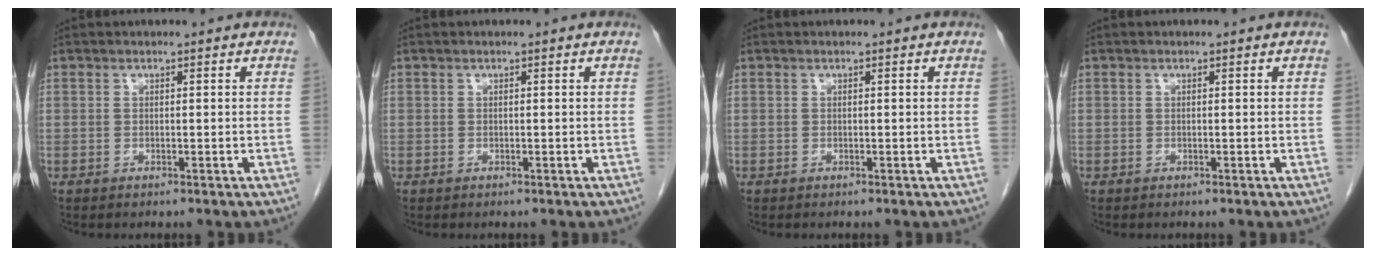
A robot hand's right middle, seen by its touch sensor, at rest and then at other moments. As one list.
[{"total": 0.0}, {"total": 0.0}, {"total": 0.0}]